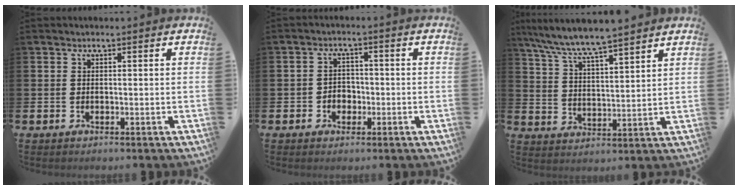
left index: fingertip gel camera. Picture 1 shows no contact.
{"total": 2.6, "force": [-0.9, 2.2, 0.9], "torque": [-0.018, 0.005, -0.024]}
{"total": 7.2, "force": [6.9, 0.1, 1.9], "torque": [-0.063, -0.042, 0.121]}